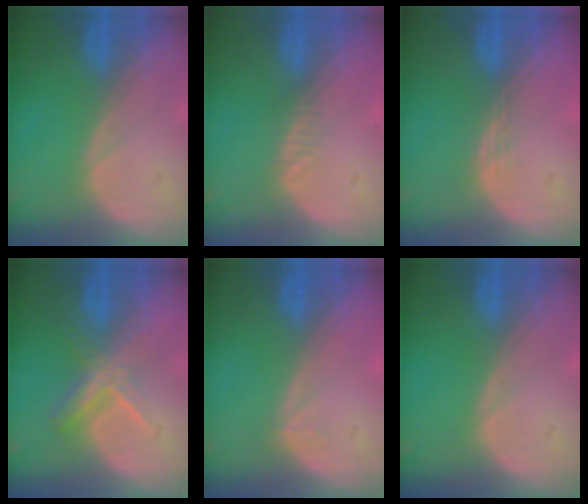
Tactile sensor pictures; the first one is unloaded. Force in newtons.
{"total": 1.3, "press": 1.1, "slide": 0.7}
{"total": 1.4, "press": 1.1, "slide": 0.9}
{"total": 5.5, "press": 5.1, "slide": 2.1}
{"total": 0.6, "press": 0.4, "slide": 0.5}
{"total": 0.0}